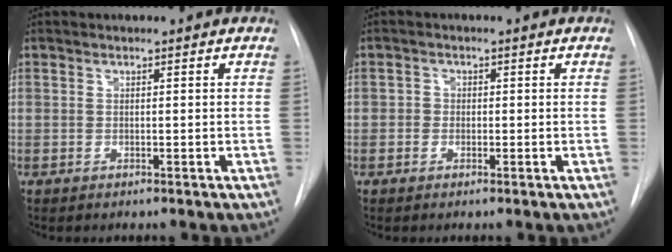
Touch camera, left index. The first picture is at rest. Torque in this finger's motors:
{"motor_torque": [0.13, 0.00, 0.02, 0.00]}